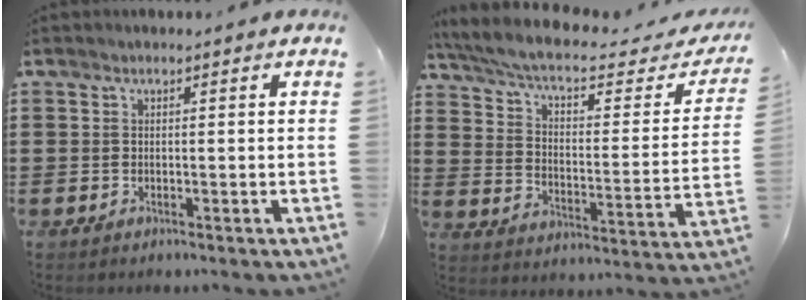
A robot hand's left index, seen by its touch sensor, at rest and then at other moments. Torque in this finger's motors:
{"motor_torque": [2.14, 0.00, 0.41, 0.11]}